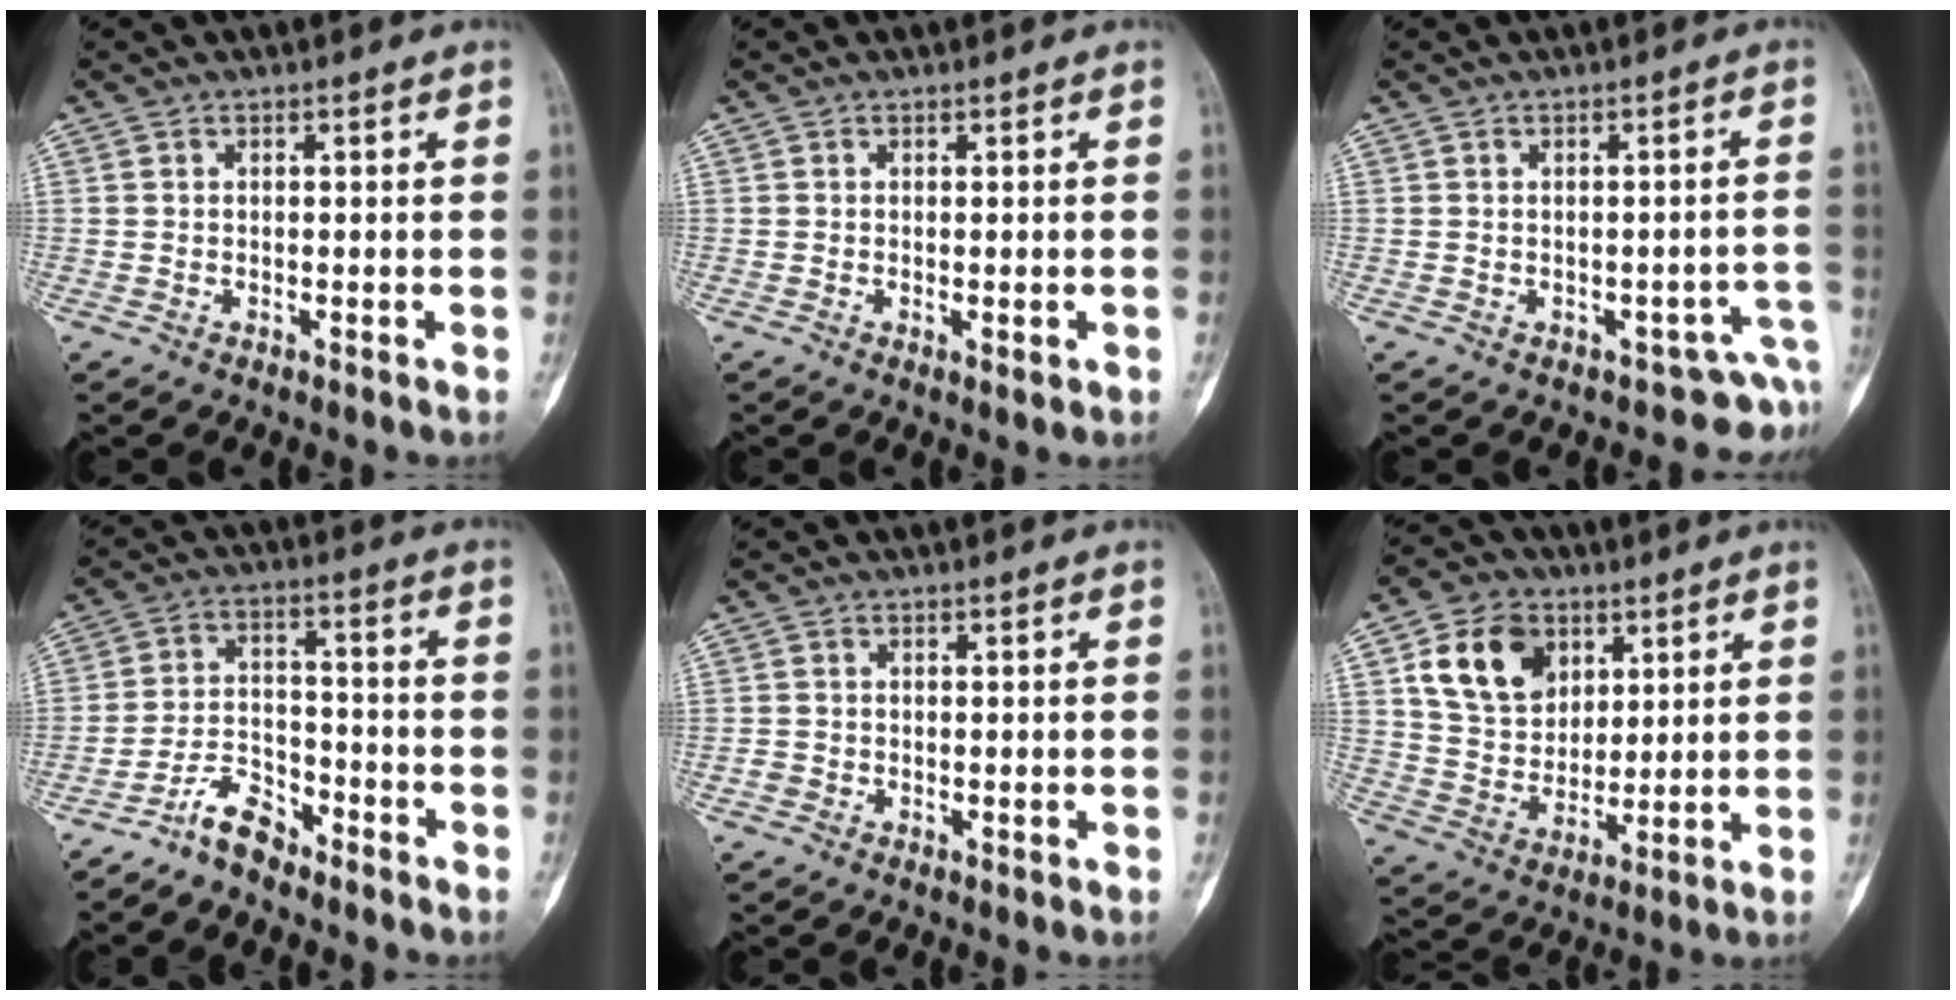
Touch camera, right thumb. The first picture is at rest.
{"total": 1.3, "force": [-0.4, 0.4, 1.2], "torque": [-0.014, -0.003, -0.004]}
{"total": 3.5, "force": [-2.5, 2.3, 0.9], "torque": [0.018, 0.048, -0.029]}
{"total": 6.6, "force": [-5.6, 2.6, 2.5], "torque": [-0.040, 0.047, -0.110]}
{"total": 1.1, "force": [-0.6, 0.9, 0.3], "torque": [-0.002, 0.004, -0.014]}
{"total": 13.9, "force": [5.5, 10.4, 7.4], "torque": [-0.099, -0.015, 0.103]}